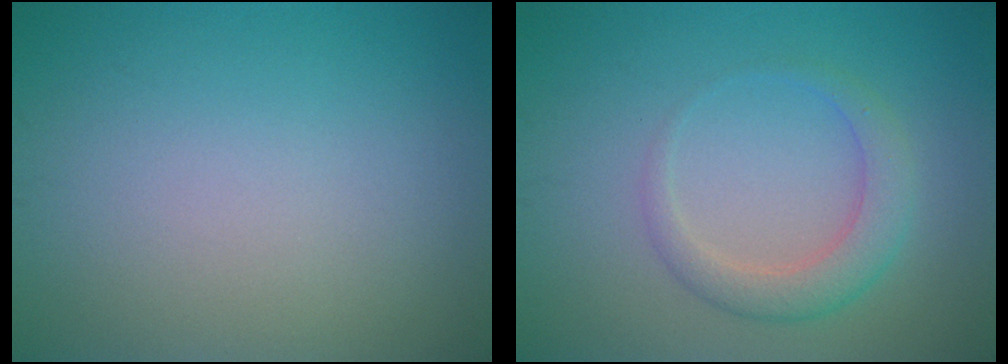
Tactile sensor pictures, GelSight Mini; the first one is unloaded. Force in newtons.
{"total": 3.0, "press": 3.0, "slide": 0.1}